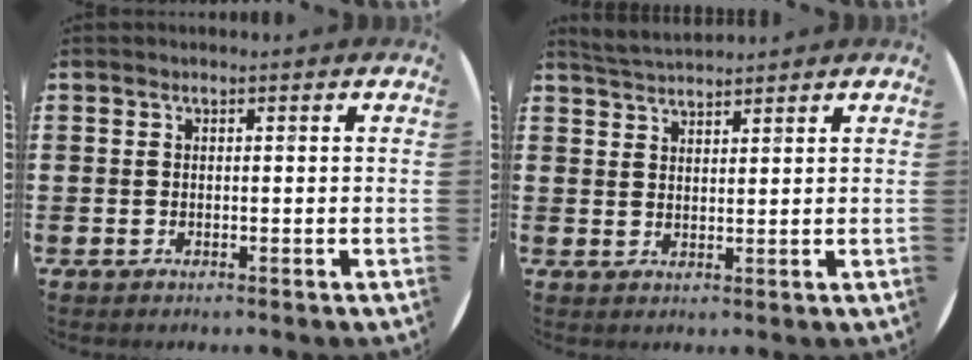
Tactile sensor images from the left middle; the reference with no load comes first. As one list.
[{"total": 3.3, "force": [3.2, 0.2, 0.4], "torque": [-0.015, -0.005, 0.061]}]